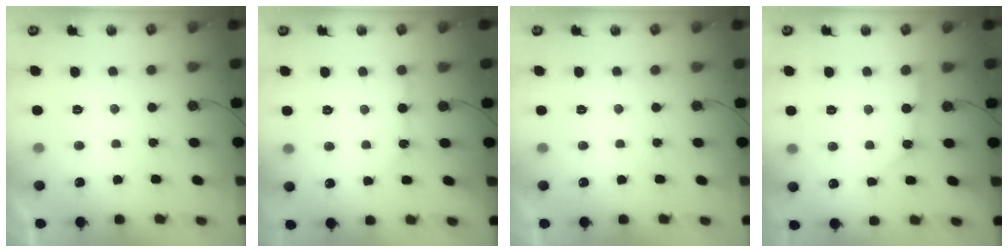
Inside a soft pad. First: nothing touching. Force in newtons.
{"total": 5.4, "press": 5.4, "slide": 0.5}
{"total": 0.0}
{"total": 3.5, "press": 3.5, "slide": 0.3}